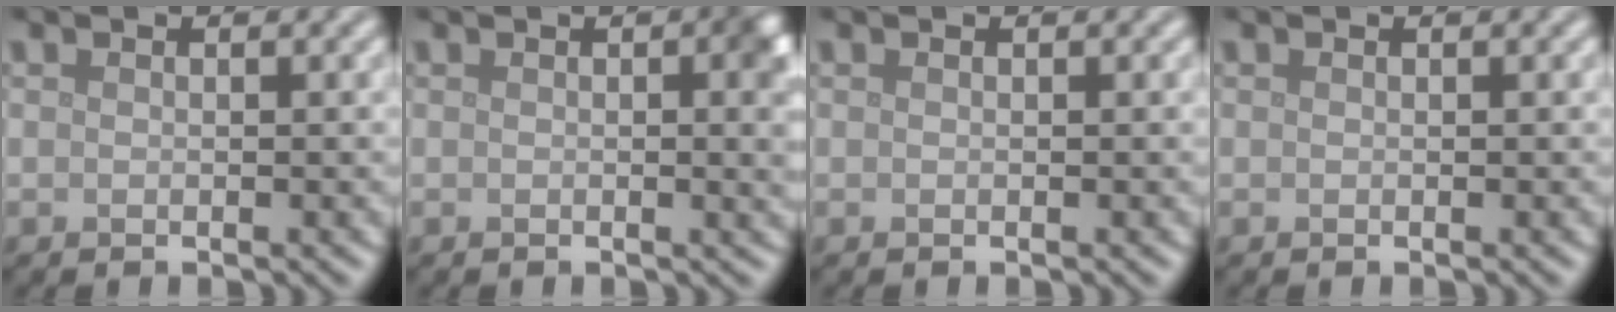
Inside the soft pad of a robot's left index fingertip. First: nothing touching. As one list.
[{"total": 3.4, "force": [0.4, 0.9, 3.3], "torque": [-0.037, 0.002, 0.002]}, {"total": 0.0}, {"total": 0.0}]